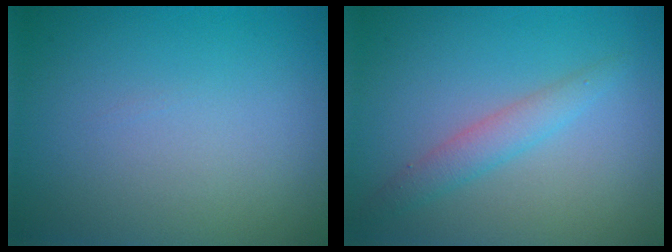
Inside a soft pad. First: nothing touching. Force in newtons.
{"total": 2.3, "press": 2.3, "slide": 0.0}